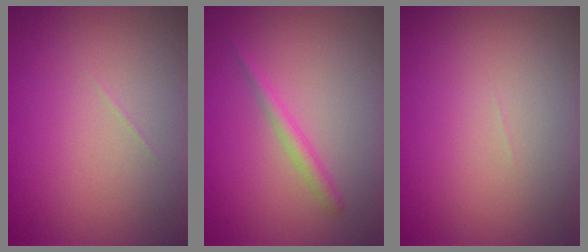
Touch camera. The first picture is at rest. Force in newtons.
{"total": 1.4, "press": 1.4, "slide": 0.1}
{"total": 0.0}